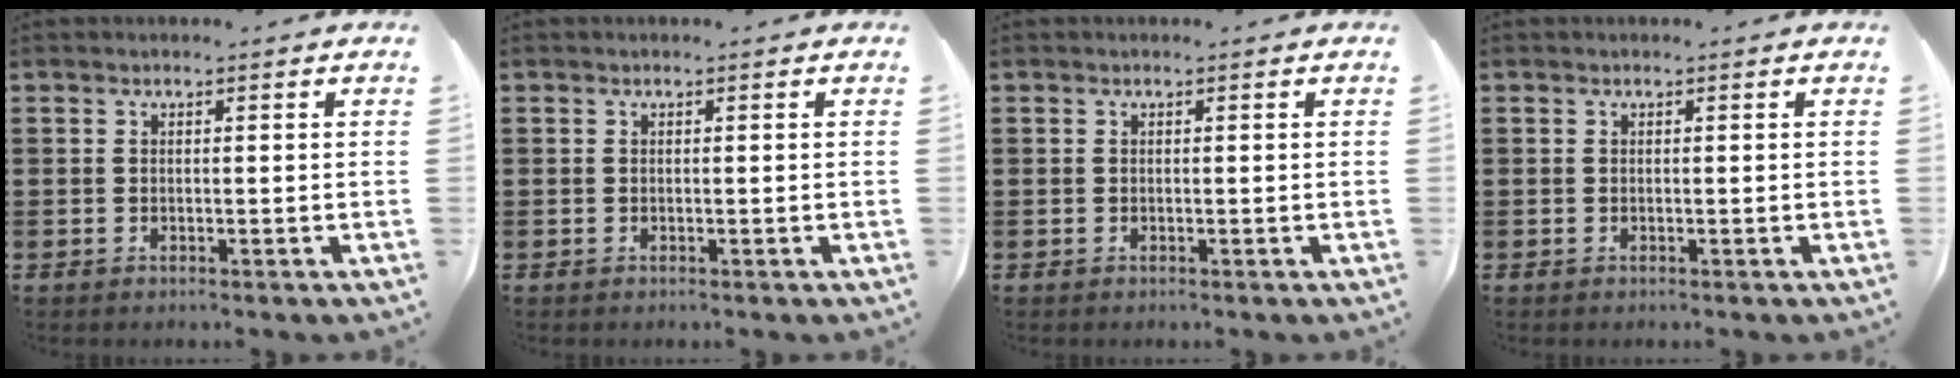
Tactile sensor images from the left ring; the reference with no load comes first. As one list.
[{"total": 0.0}, {"total": 0.0}, {"total": 0.0}]